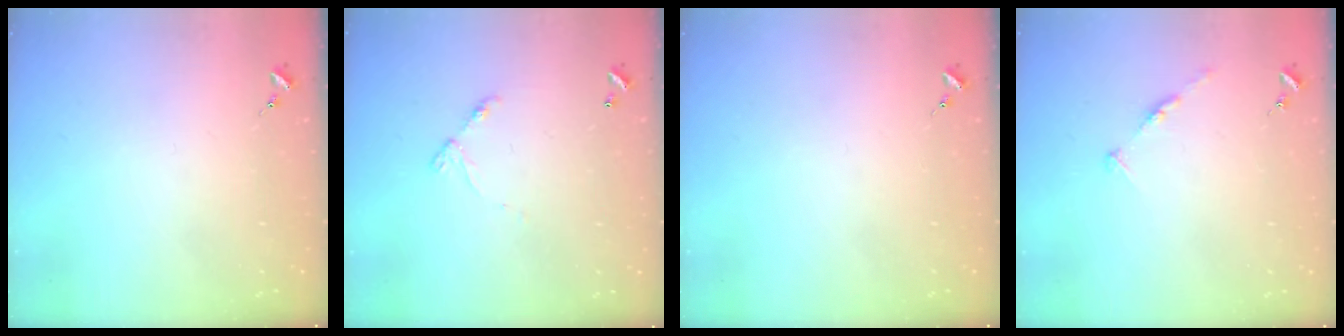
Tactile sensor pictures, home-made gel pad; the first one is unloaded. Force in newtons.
{"total": 6.5, "press": 6.4, "slide": 0.5}
{"total": 0.0}
{"total": 4.9, "press": 4.9, "slide": 0.5}